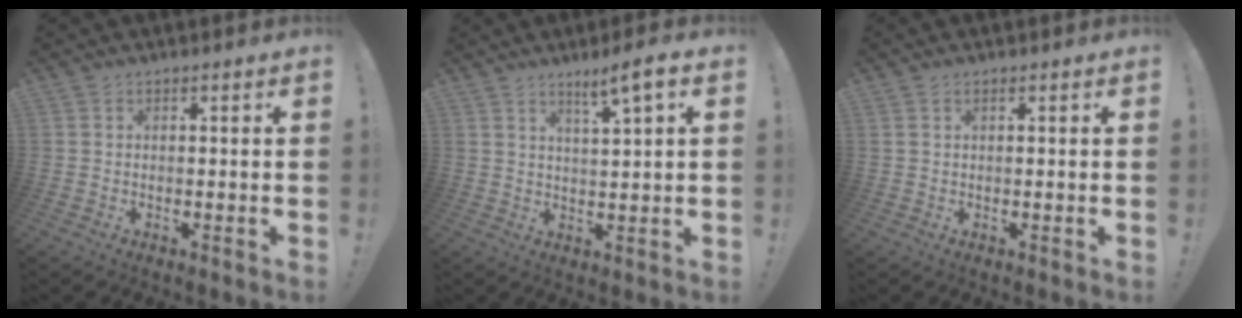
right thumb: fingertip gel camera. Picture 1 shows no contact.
{"total": 6.1, "force": [3.7, 0.0, 4.9], "torque": [-0.068, -0.022, 0.054]}
{"total": 0.9, "force": [0.5, 0.4, 0.6], "torque": [-0.015, 0.002, 0.010]}